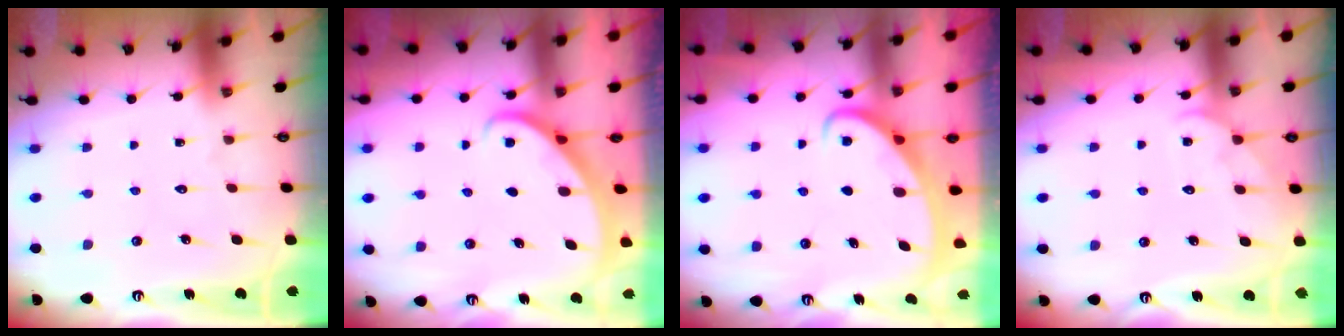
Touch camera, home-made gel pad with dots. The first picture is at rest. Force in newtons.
{"total": 2.3, "press": 2.3, "slide": 0.2}
{"total": 2.3, "press": 2.3, "slide": 0.3}
{"total": 5.0, "press": 5.0, "slide": 0.4}